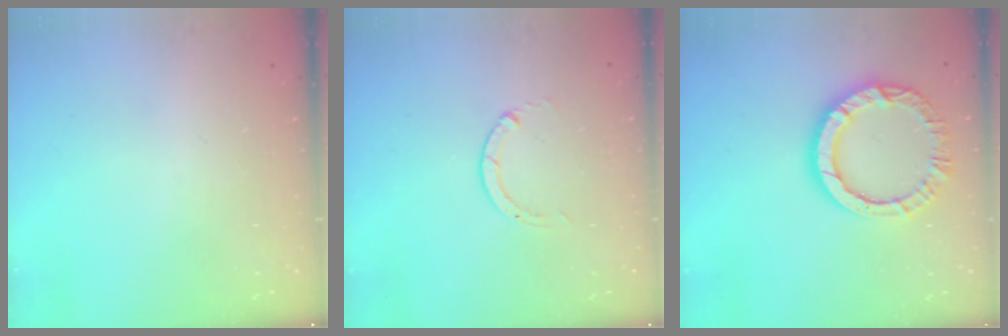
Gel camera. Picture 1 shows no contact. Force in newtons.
{"total": 0.0}
{"total": 11.7, "press": 11.7, "slide": 1.2}